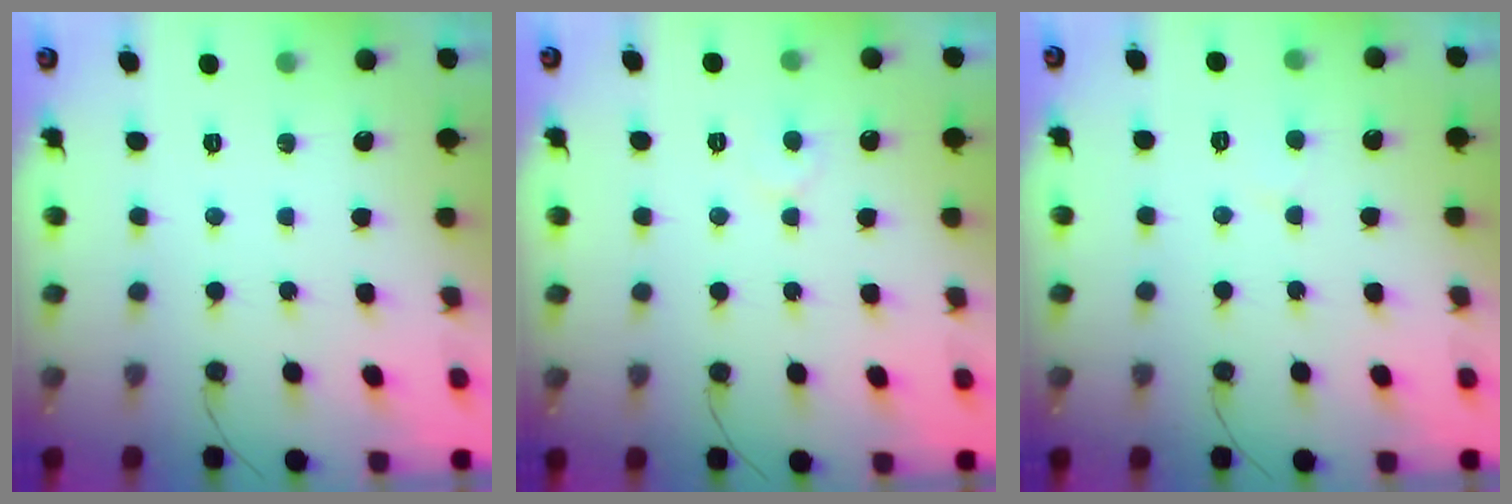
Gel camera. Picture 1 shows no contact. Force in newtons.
{"total": 4.7, "press": 4.7, "slide": 0.4}
{"total": 3.5, "press": 3.5, "slide": 0.3}